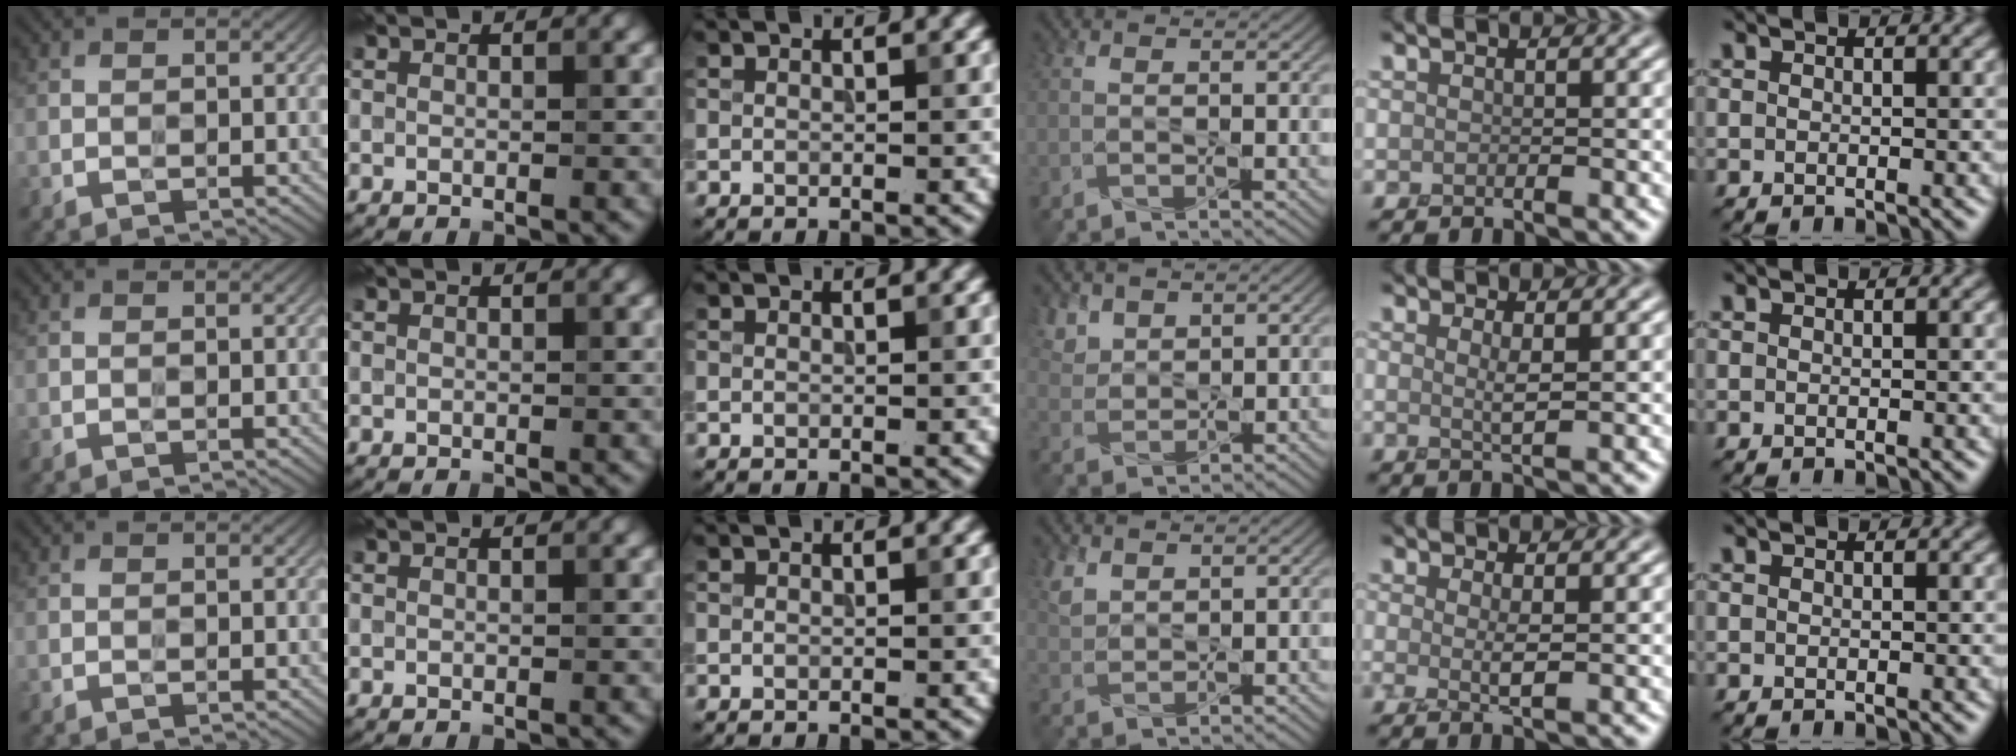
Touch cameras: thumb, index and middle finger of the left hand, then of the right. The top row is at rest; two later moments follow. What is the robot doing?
{"motion": "squeeze", "object": "tweezer"}